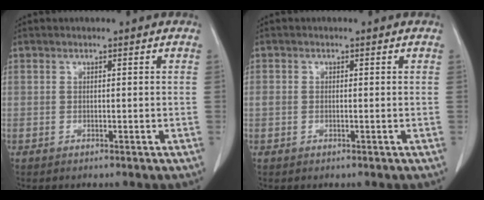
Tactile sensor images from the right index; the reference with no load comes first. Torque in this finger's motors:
{"motor_torque": [-0.06, 0.04, -0.01, 0.02]}